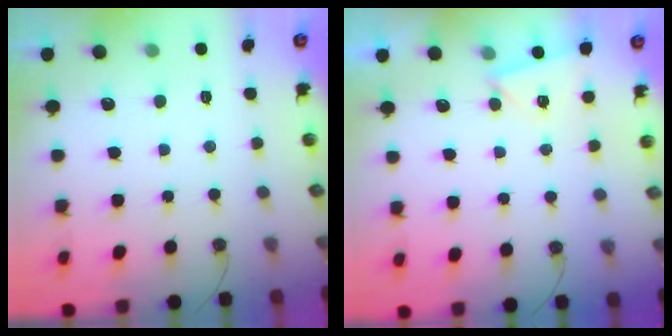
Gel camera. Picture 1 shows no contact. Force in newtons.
{"total": 2.5, "press": 2.1, "slide": 1.5}